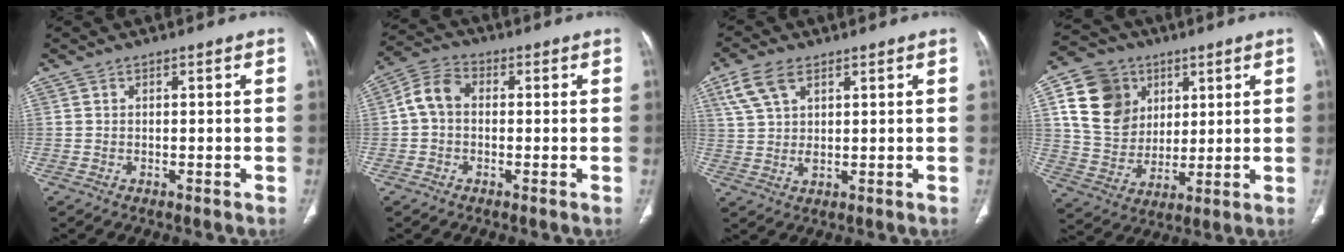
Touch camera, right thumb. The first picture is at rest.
{"total": 6.2, "force": [-0.1, 4.6, 4.2], "torque": [-0.075, 0.020, -0.013]}
{"total": 7.3, "force": [3.6, 3.9, 5.1], "torque": [-0.109, -0.003, 0.074]}
{"total": 15.9, "force": [5.5, 13.0, 7.3], "torque": [-0.112, -0.005, 0.107]}